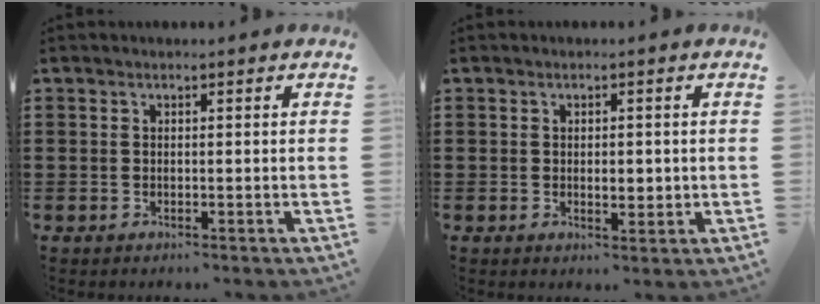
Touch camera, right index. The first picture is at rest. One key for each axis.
{"total": 2.7, "fx": 0.0, "fy": 1.3, "fz": 2.4, "tx": -0.039, "ty": 0.000, "tz": -0.002}